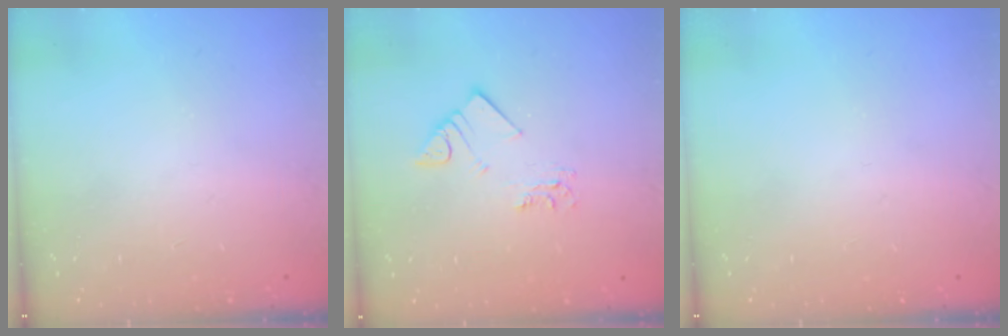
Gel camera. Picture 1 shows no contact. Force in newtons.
{"total": 3.4, "press": 3.4, "slide": 0.2}
{"total": 0.0}